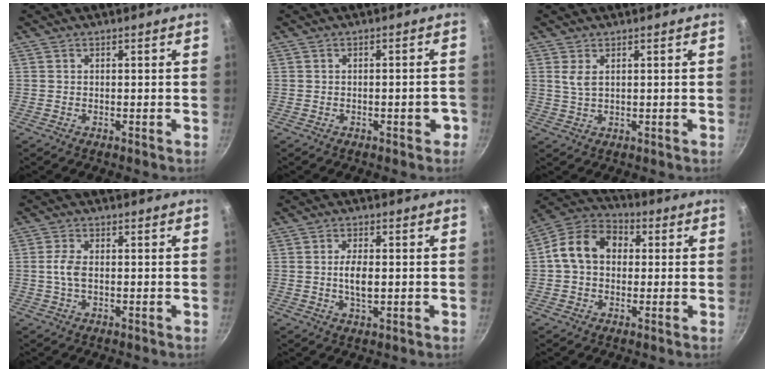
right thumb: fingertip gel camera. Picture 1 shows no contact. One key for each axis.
{"total": 3.2, "fx": -1.5, "fy": 1.2, "fz": 2.5, "tx": -0.017, "ty": 0.014, "tz": -0.021}
{"total": 2.7, "fx": 1.0, "fy": 1.3, "fz": 2.1, "tx": -0.041, "ty": -0.006, "tz": 0.022}
{"total": 3.6, "fx": -0.1, "fy": 2.0, "fz": 3.0, "tx": -0.064, "ty": 0.006, "tz": -0.005}
{"total": 4.7, "fx": -0.2, "fy": 2.0, "fz": 4.3, "tx": -0.078, "ty": 0.000, "tz": -0.004}
{"total": 11.9, "fx": 1.2, "fy": 9.3, "fz": 7.4, "tx": -0.096, "ty": 0.029, "tz": -0.003}